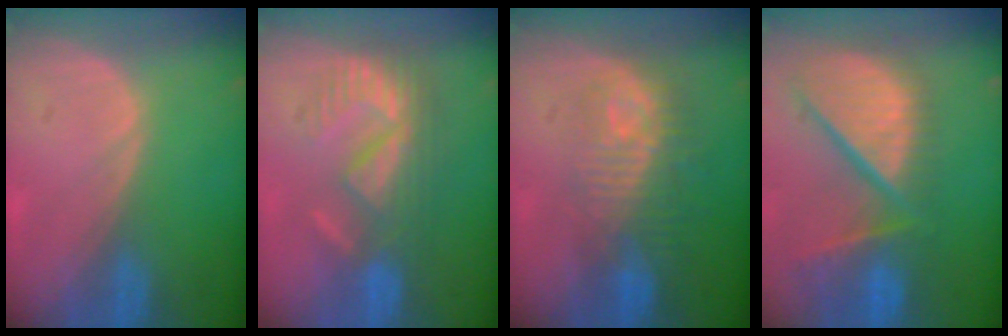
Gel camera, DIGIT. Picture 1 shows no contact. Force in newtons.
{"total": 9.2, "press": 8.0, "slide": 4.6}
{"total": 9.7, "press": 8.7, "slide": 4.3}
{"total": 13.2, "press": 11.0, "slide": 7.3}